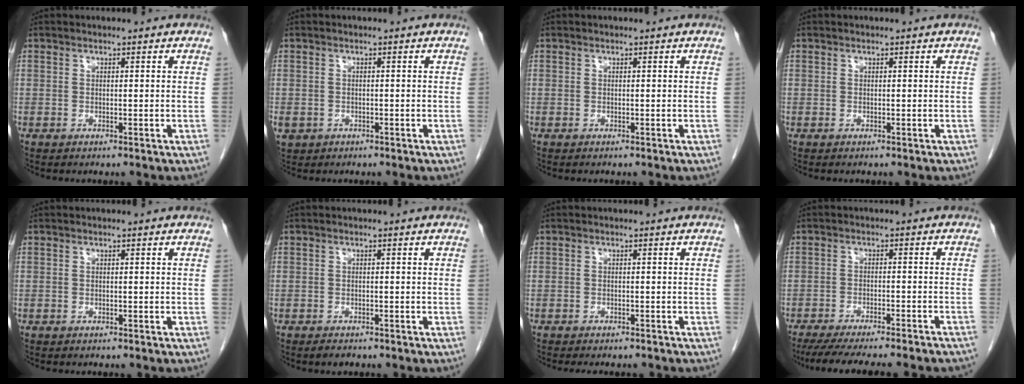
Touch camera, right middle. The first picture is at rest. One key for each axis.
{"total": 3.0, "fx": -1.5, "fy": 2.5, "fz": 0.8, "tx": -0.015, "ty": -0.001, "tz": -0.019}
{"total": 0.0}
{"total": 0.0}
{"total": 0.0}
{"total": 1.3, "fx": -1.1, "fy": 0.6, "fz": 0.5, "tx": -0.013, "ty": -0.002, "tz": -0.013}
{"total": 5.8, "fx": -5.1, "fy": 1.6, "fz": 2.2, "tx": -0.021, "ty": -0.004, "tz": -0.063}
{"total": 18.9, "fx": -16.8, "fy": 1.3, "fz": 8.5, "tx": -0.112, "ty": -0.030, "tz": -0.220}